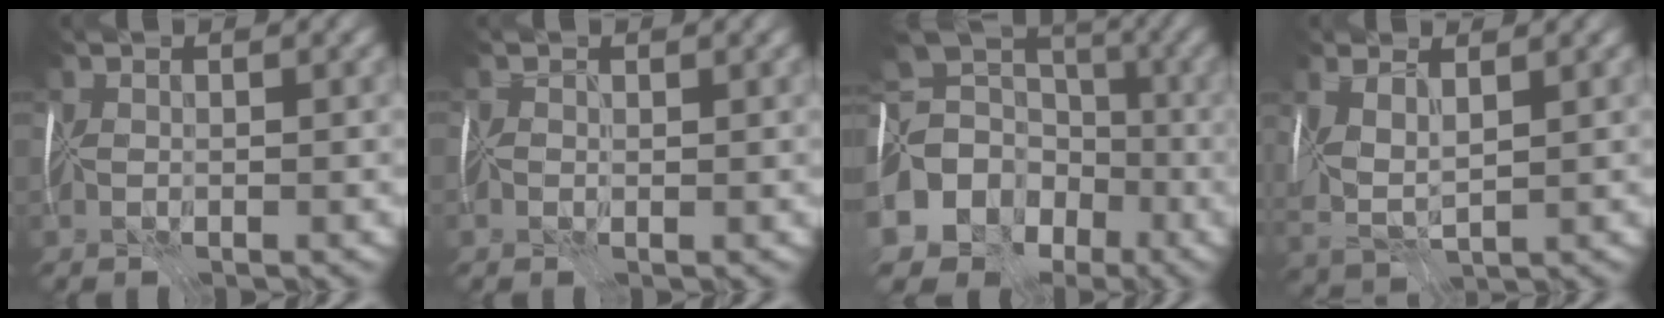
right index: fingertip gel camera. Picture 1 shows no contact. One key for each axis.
{"total": 0.8, "fx": 0.1, "fy": 0.8, "fz": 0.1, "tx": 0.002, "ty": 0.009, "tz": -0.012}
{"total": 14.9, "fx": -6.4, "fy": 11.8, "fz": 6.5, "tx": -0.154, "ty": -0.018, "tz": -0.109}
{"total": 3.4, "fx": 0.9, "fy": 1.4, "fz": 3.0, "tx": -0.087, "ty": -0.004, "tz": 0.027}